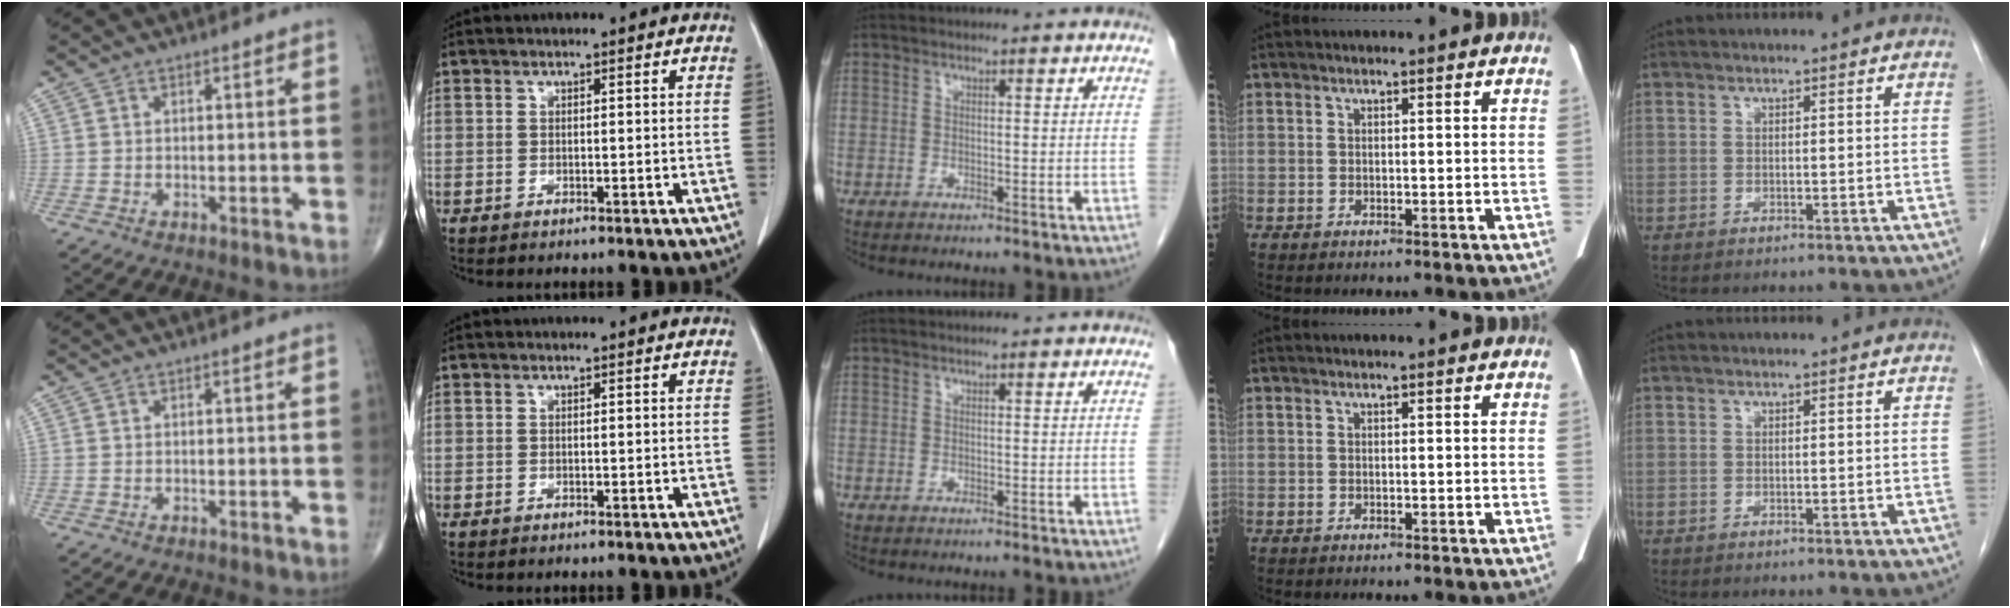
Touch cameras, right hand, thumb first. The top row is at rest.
{}